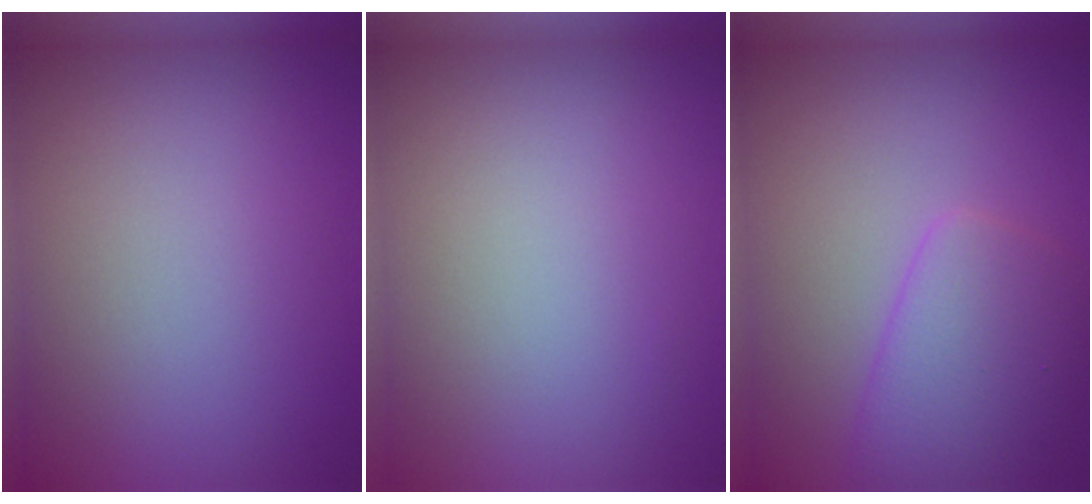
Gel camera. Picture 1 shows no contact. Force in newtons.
{"total": 0.0}
{"total": 4.2, "press": 4.2, "slide": 0.2}